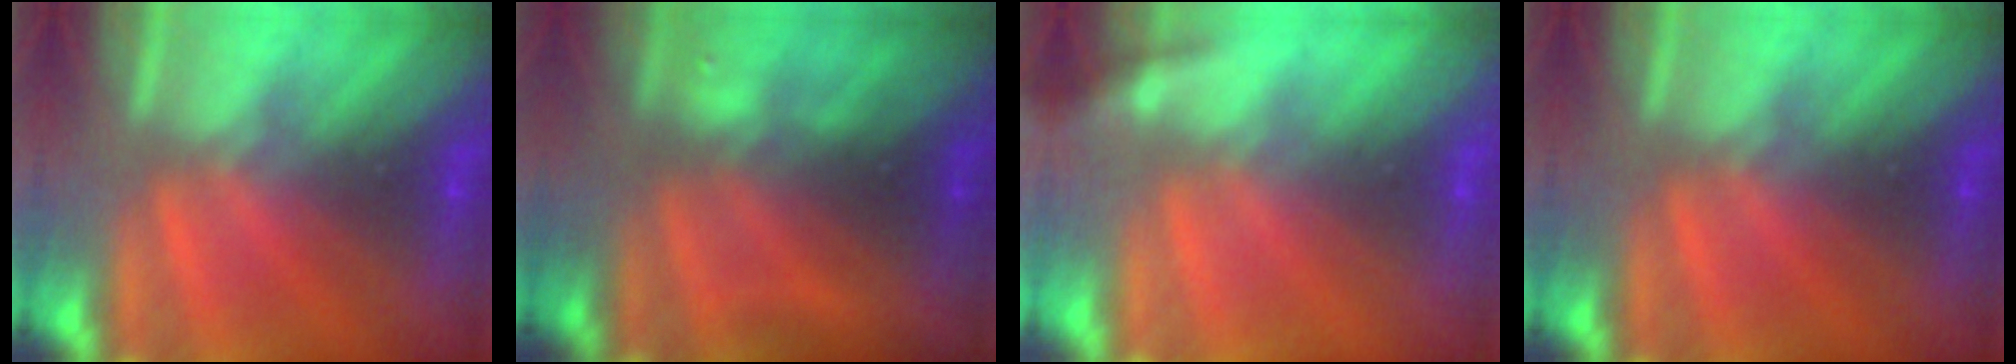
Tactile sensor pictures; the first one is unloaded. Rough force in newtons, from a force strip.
{"total": 7.7}
{"total": 1.7}
{"total": 0.0}